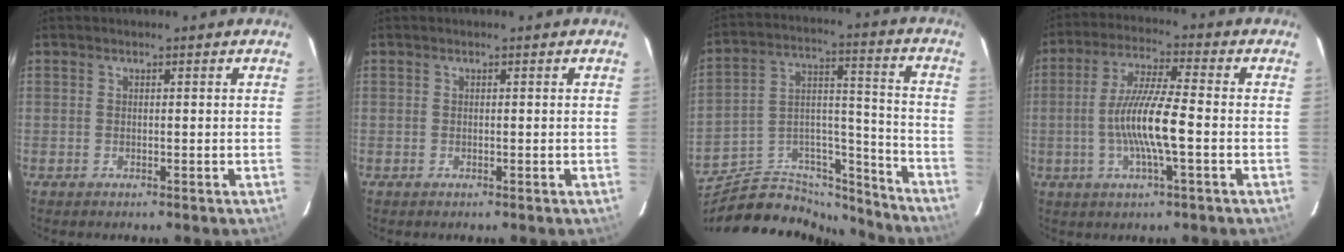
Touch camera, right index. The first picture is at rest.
{"total": 0.0}
{"total": 20.0, "force": [-17.2, 7.6, 6.6], "torque": [-0.115, 0.055, -0.257]}
{"total": 10.8, "force": [-2.1, 0.6, 10.6], "torque": [-0.208, -0.001, -0.042]}